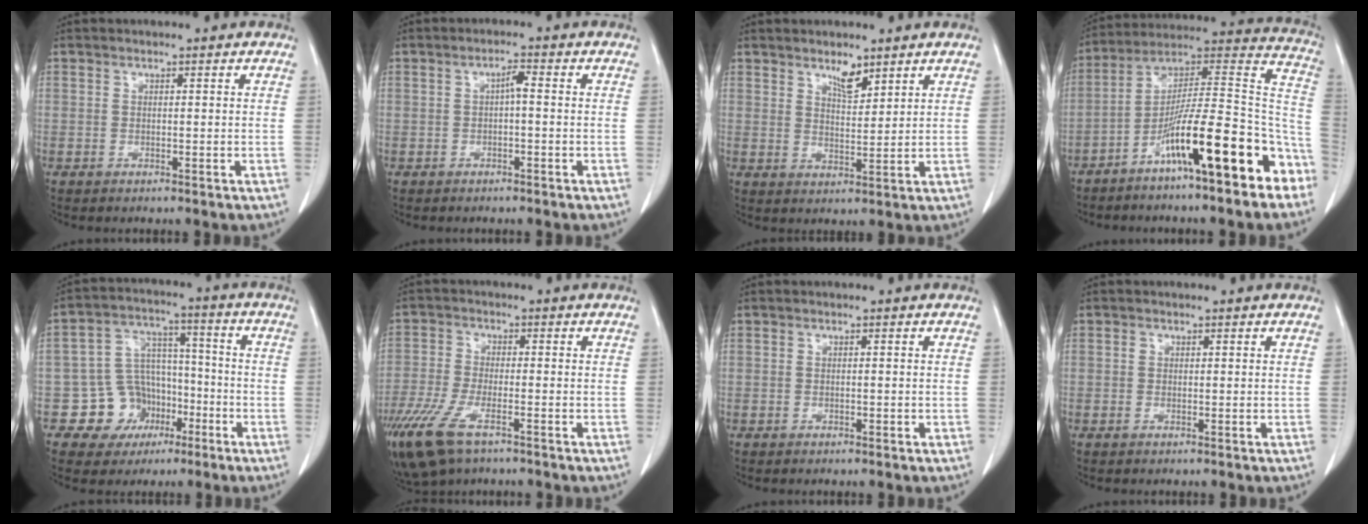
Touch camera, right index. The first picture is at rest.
{"total": 1.9, "force": [-0.1, 0.4, 1.9], "torque": [-0.031, 0.005, -0.002]}
{"total": 3.8, "force": [2.9, 1.2, 2.1], "torque": [-0.038, -0.005, 0.052]}
{"total": 19.7, "force": [-10.6, 2.9, 16.3], "torque": [-0.226, 0.047, -0.170]}
{"total": 9.9, "force": [-4.3, 8.7, 2.1], "torque": [-0.023, 0.044, -0.058]}
{"total": 10.5, "force": [-6.6, 3.6, 7.4], "torque": [-0.156, -0.021, -0.120]}
{"total": 0.0}
{"total": 0.6, "force": [0.0, 0.5, 0.3], "torque": [-0.007, 0.000, 0.000]}